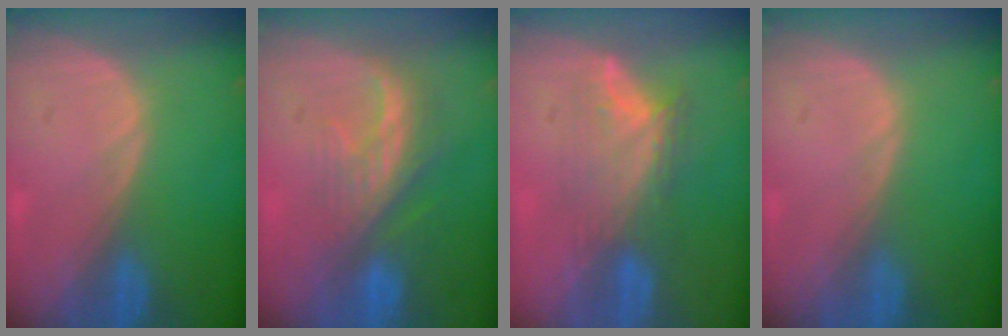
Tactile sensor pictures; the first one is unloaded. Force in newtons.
{"total": 7.9, "press": 7.2, "slide": 3.4}
{"total": 7.0, "press": 6.5, "slide": 2.6}
{"total": 0.0}